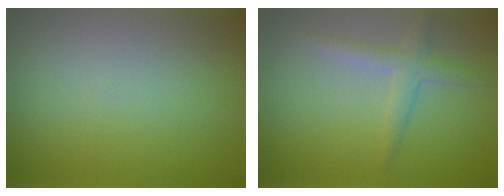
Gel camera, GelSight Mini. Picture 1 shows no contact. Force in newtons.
{"total": 2.1, "press": 2.1, "slide": 0.0}